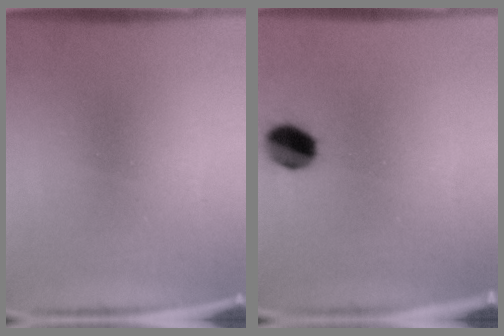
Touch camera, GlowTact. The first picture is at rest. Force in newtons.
{"total": 7.5}